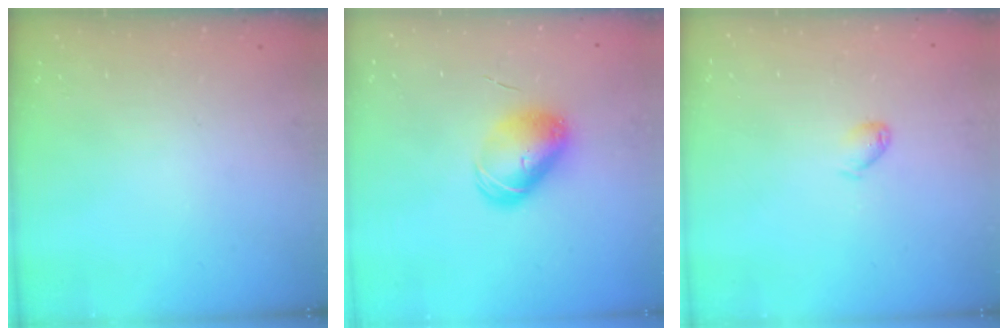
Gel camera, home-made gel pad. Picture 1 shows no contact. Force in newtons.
{"total": 9.0, "press": 9.0, "slide": 0.2}
{"total": 3.1, "press": 3.1, "slide": 0.4}